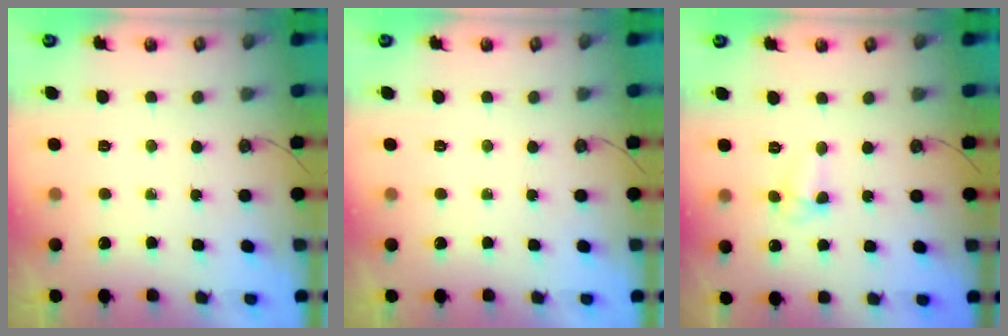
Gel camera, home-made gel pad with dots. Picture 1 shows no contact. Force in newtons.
{"total": 0.0}
{"total": 3.4, "press": 3.4, "slide": 0.5}